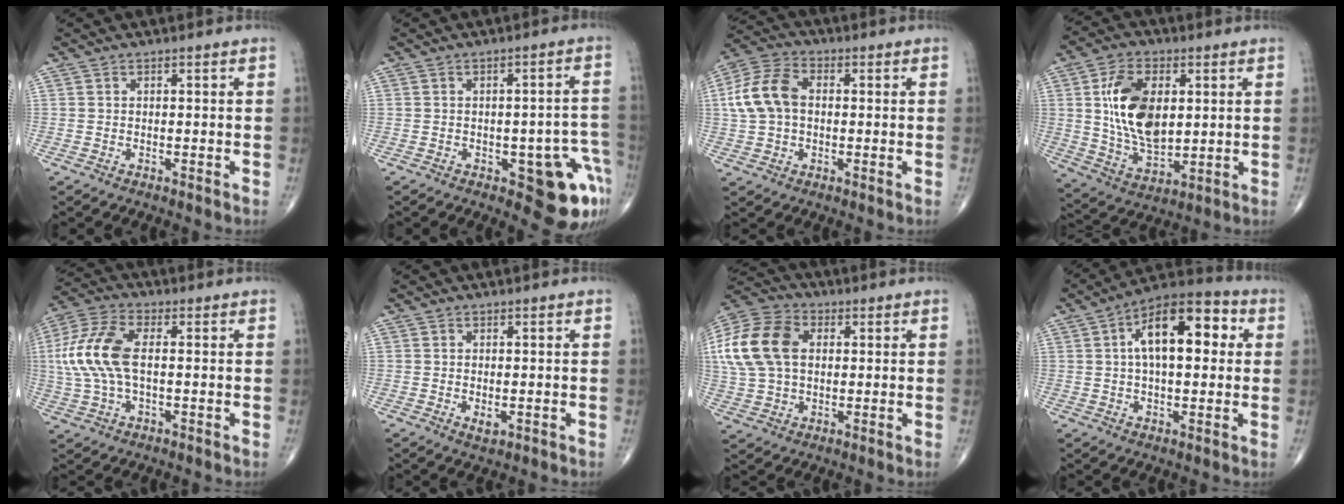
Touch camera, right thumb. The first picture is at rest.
{"total": 11.2, "force": [-4.8, 4.6, 9.1], "torque": [-0.064, 0.022, -0.052]}
{"total": 10.6, "force": [0.8, 7.3, 7.7], "torque": [-0.158, 0.027, 0.010]}
{"total": 15.4, "force": [2.8, 9.0, 12.3], "torque": [-0.209, -0.014, 0.058]}
{"total": 12.7, "force": [0.8, 6.4, 11.0], "torque": [-0.256, 0.022, 0.013]}
{"total": 1.8, "force": [-0.3, 0.9, 1.5], "torque": [-0.023, -0.005, -0.002]}
{"total": 18.3, "force": [3.3, 12.4, 13.0], "torque": [-0.284, 0.017, 0.057]}
{"total": 15.6, "force": [3.3, 7.6, 13.2], "torque": [-0.188, 0.027, 0.044]}